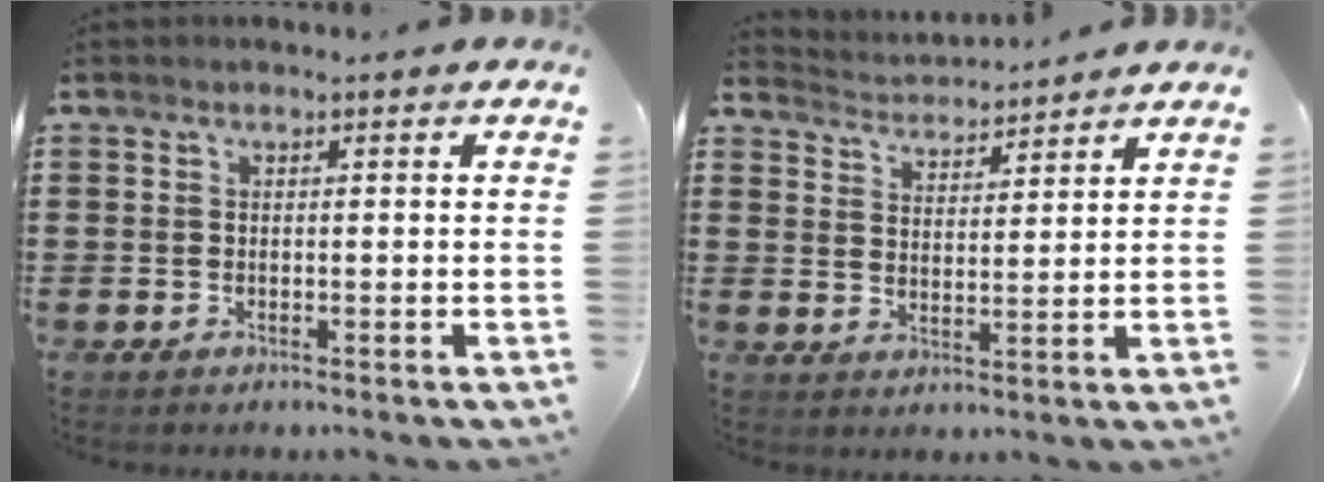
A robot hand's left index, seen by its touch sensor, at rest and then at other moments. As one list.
[{"total": 3.2, "force": [3.1, 0.0, -0.5], "torque": [-0.007, -0.020, 0.053]}]